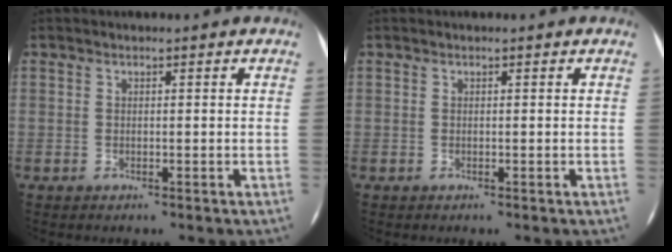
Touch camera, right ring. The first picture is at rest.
{"total": 0.0}